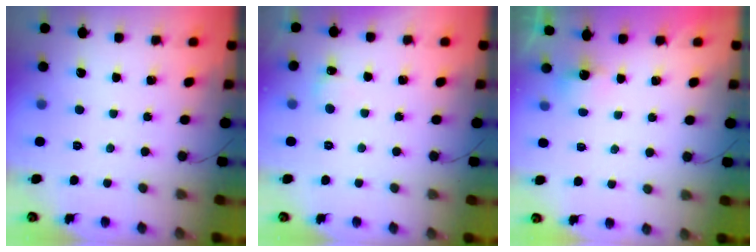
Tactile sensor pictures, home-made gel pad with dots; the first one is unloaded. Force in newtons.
{"total": 3.9, "press": 3.7, "slide": 1.1}
{"total": 2.7, "press": 2.6, "slide": 0.6}